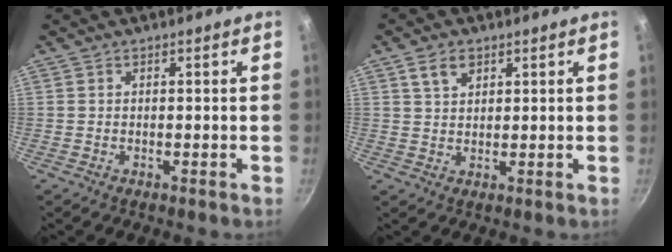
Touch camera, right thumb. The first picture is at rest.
{"total": 4.0, "force": [2.1, 2.6, 2.2], "torque": [-0.029, -0.004, 0.042]}